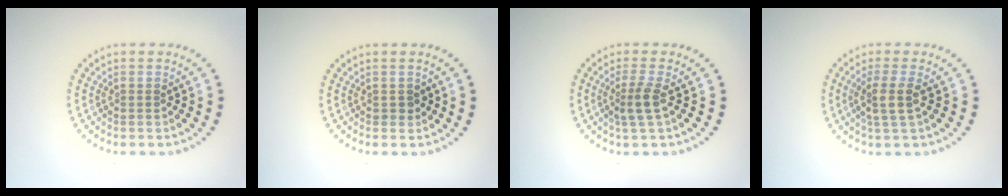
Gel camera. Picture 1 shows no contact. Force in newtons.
{"total": 0.7, "press": 0.7, "slide": 0.0}
{"total": 2.3, "press": 1.9, "slide": 1.4}
{"total": 2.4, "press": 2.0, "slide": 1.3}